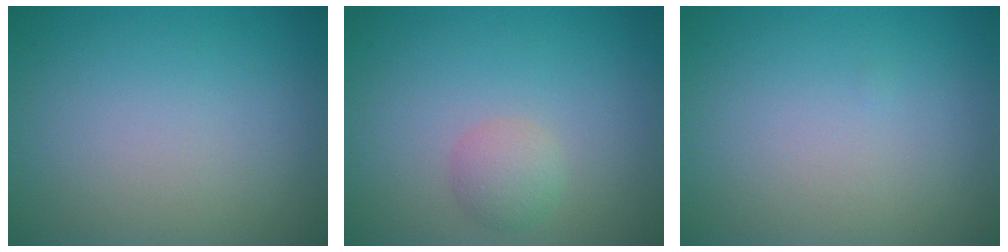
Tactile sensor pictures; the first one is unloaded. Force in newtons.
{"total": 1.9, "press": 1.9, "slide": 0.1}
{"total": 0.0}